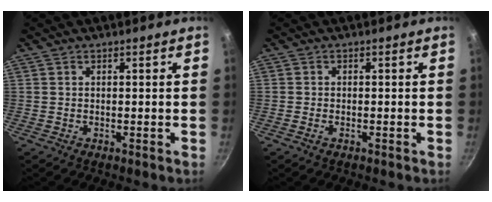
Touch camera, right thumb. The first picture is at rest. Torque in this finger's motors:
{"motor_torque": [0.09, 0.11, -0.20, -0.20, -0.02]}